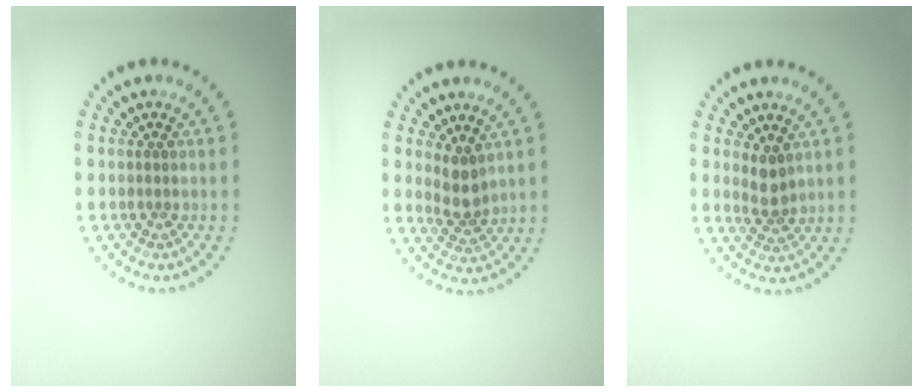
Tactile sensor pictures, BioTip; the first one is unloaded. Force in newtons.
{"total": 2.4, "press": 1.9, "slide": 1.4}
{"total": 2.0, "press": 1.7, "slide": 1.1}